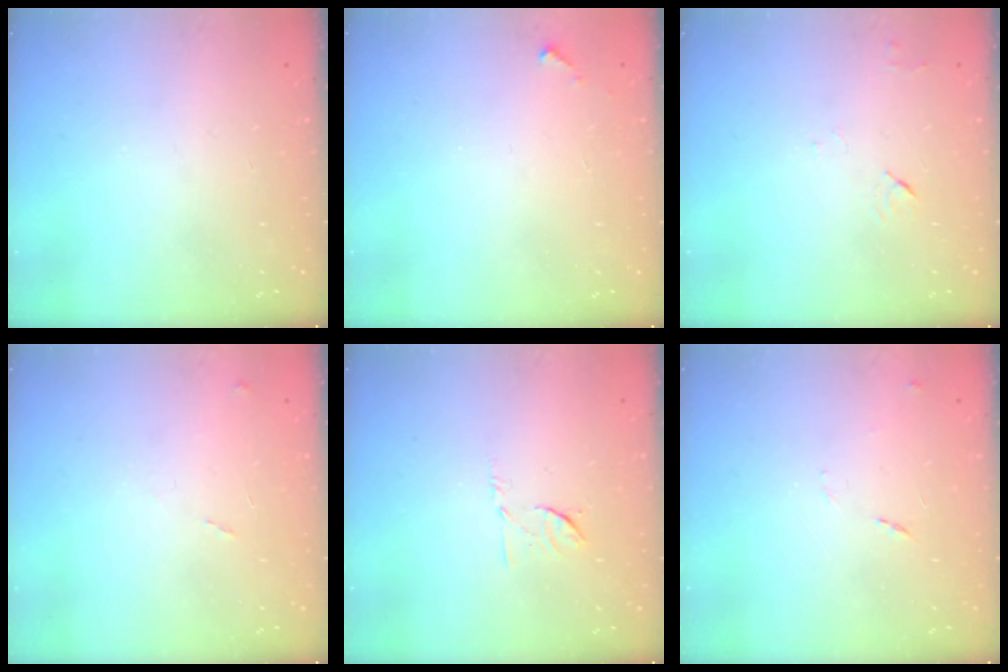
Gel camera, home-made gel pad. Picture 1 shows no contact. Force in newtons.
{"total": 2.8, "press": 2.8, "slide": 0.1}
{"total": 3.7, "press": 3.6, "slide": 0.5}
{"total": 6.8, "press": 6.8, "slide": 0.6}
{"total": 6.6, "press": 6.5, "slide": 1.1}
{"total": 7.6, "press": 7.6, "slide": 0.9}